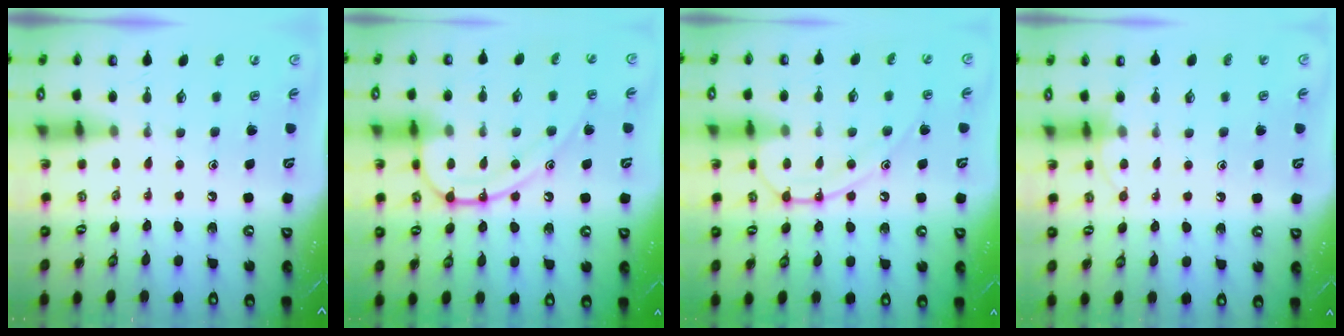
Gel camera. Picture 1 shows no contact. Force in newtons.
{"total": 13.1, "press": 13.0, "slide": 1.4}
{"total": 11.8, "press": 11.8, "slide": 1.3}
{"total": 4.9, "press": 4.9, "slide": 0.4}